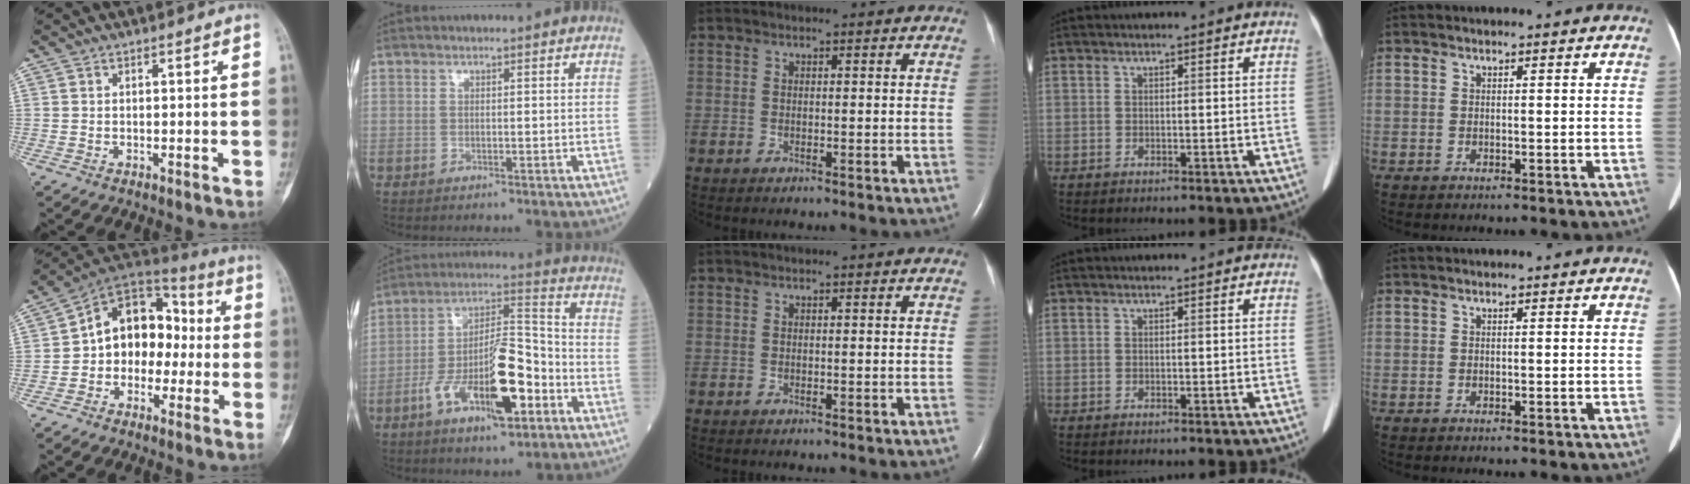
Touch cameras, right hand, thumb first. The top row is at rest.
{"thumb": {"total": 13.9, "force": [-1.3, 10.5, 9.0], "torque": [-0.089, 0.052, -0.038]}, "index": {"total": 16.2, "force": [-6.3, 4.6, 14.2], "torque": [-0.260, 0.008, -0.102]}}